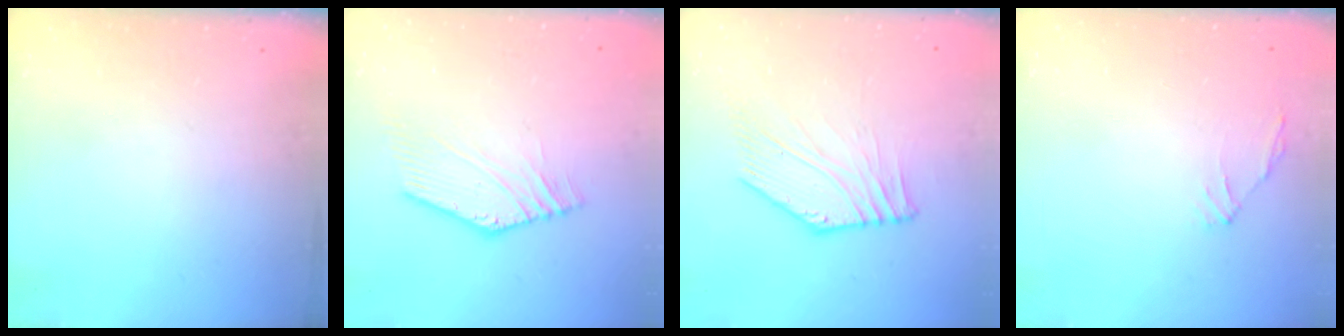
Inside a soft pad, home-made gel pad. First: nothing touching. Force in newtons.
{"total": 2.7, "press": 2.5, "slide": 1.1}
{"total": 5.7, "press": 5.5, "slide": 1.2}
{"total": 0.7, "press": 0.3, "slide": 0.6}